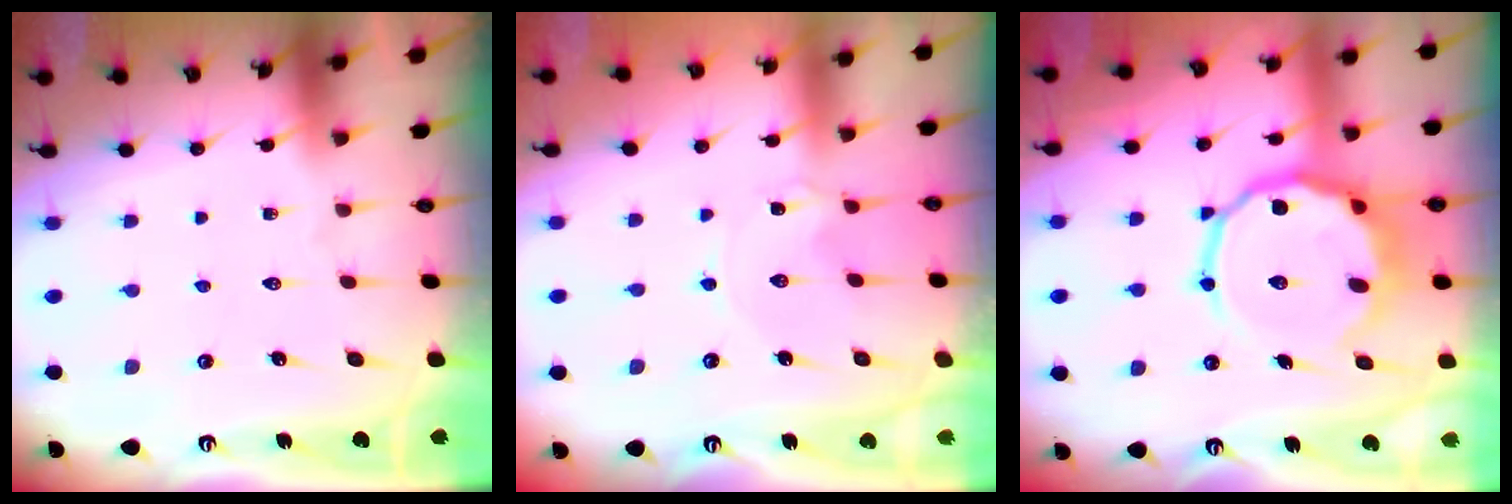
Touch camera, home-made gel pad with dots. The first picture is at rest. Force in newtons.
{"total": 1.1, "press": 1.1, "slide": 0.2}
{"total": 13.0, "press": 12.7, "slide": 3.0}